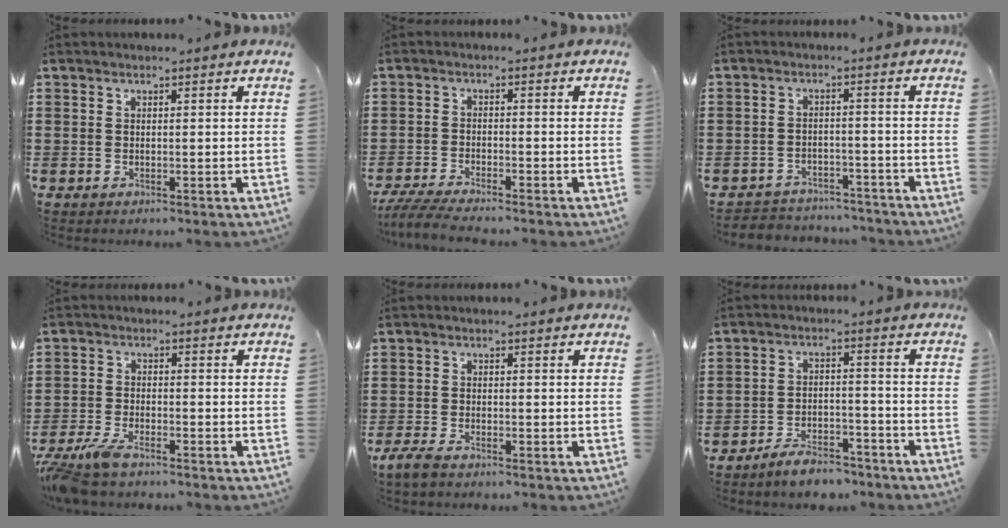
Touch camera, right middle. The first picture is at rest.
{"total": 4.2, "force": [-3.9, 0.1, 1.6], "torque": [-0.046, -0.014, -0.081]}
{"total": 3.2, "force": [-3.1, 0.6, -0.3], "torque": [-0.004, 0.001, -0.069]}
{"total": 4.7, "force": [-4.0, 0.9, 2.4], "torque": [-0.074, -0.012, -0.085]}
{"total": 2.4, "force": [-1.9, 0.6, 1.3], "torque": [-0.038, 0.001, -0.043]}
{"total": 5.3, "force": [-5.0, 1.0, 1.4], "torque": [-0.027, 0.010, -0.099]}